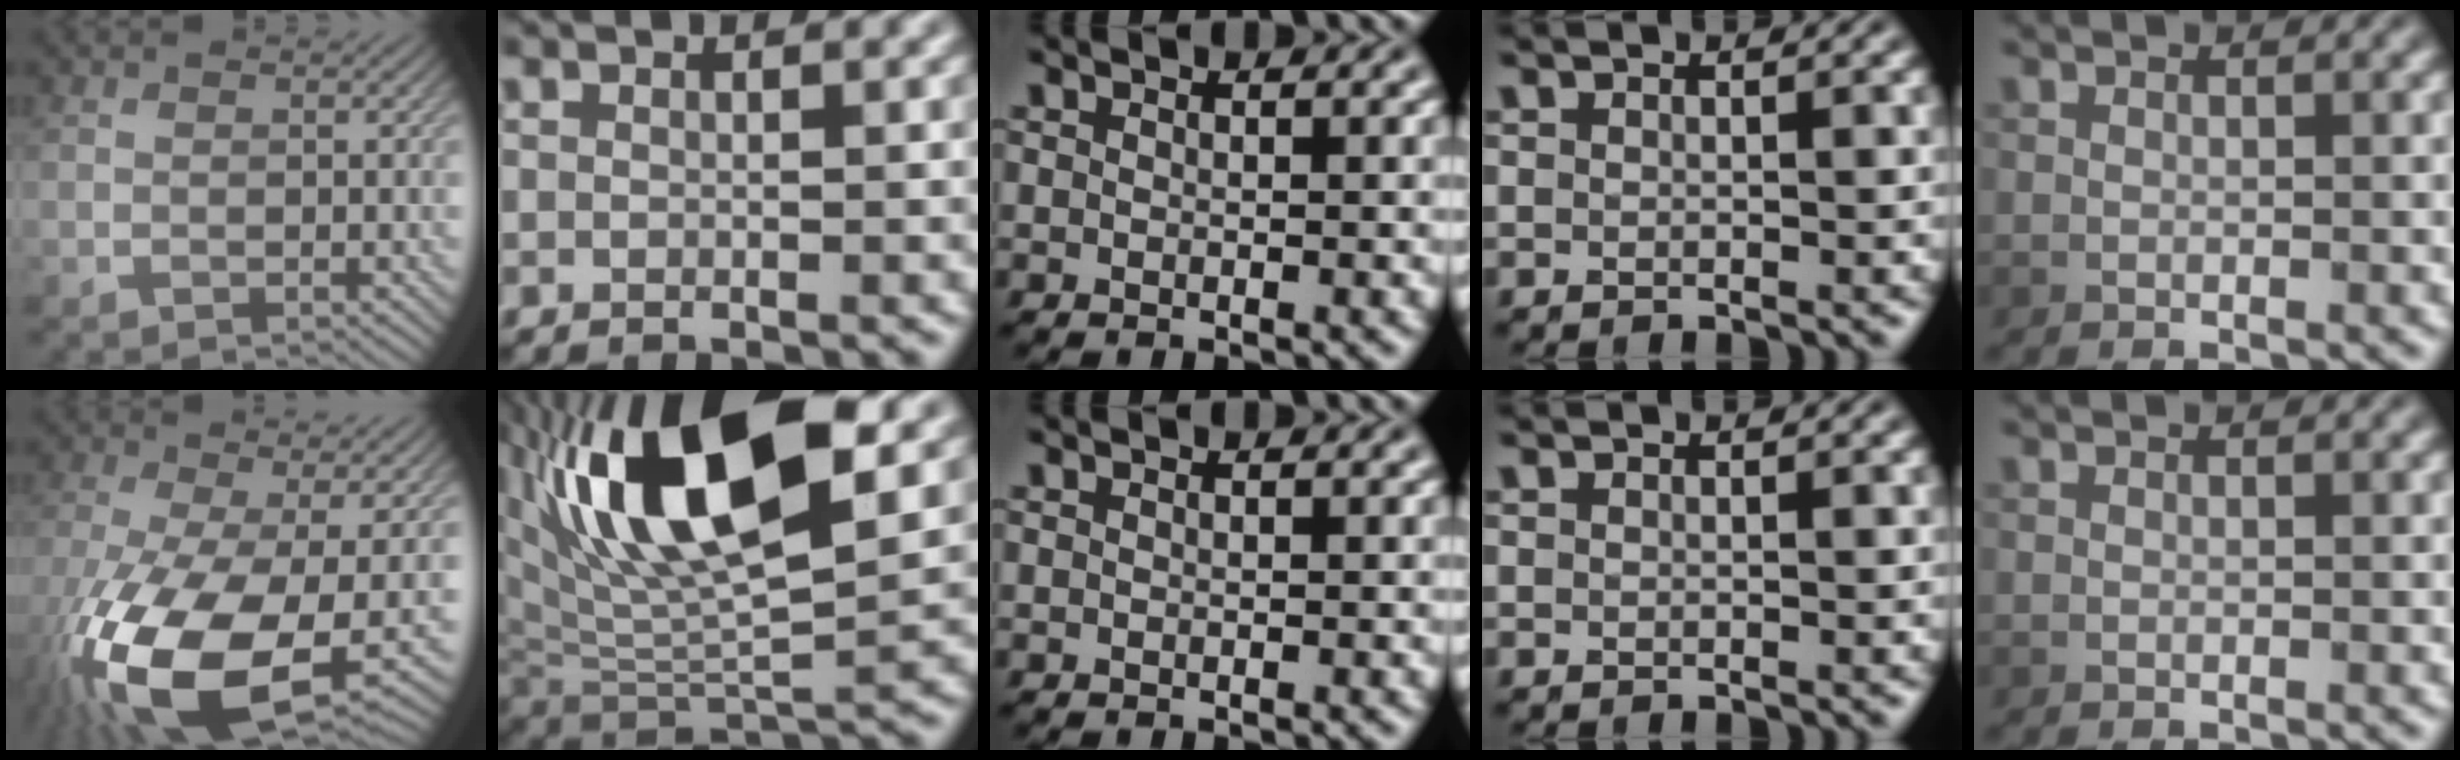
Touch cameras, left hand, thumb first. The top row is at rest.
{"thumb": {"total": 17.7, "force": [-6.0, 7.6, 14.8], "torque": [-0.342, -0.058, -0.090]}, "index": {"total": 13.6, "force": [5.4, 5.6, 11.2], "torque": [-0.202, 0.008, 0.094]}}